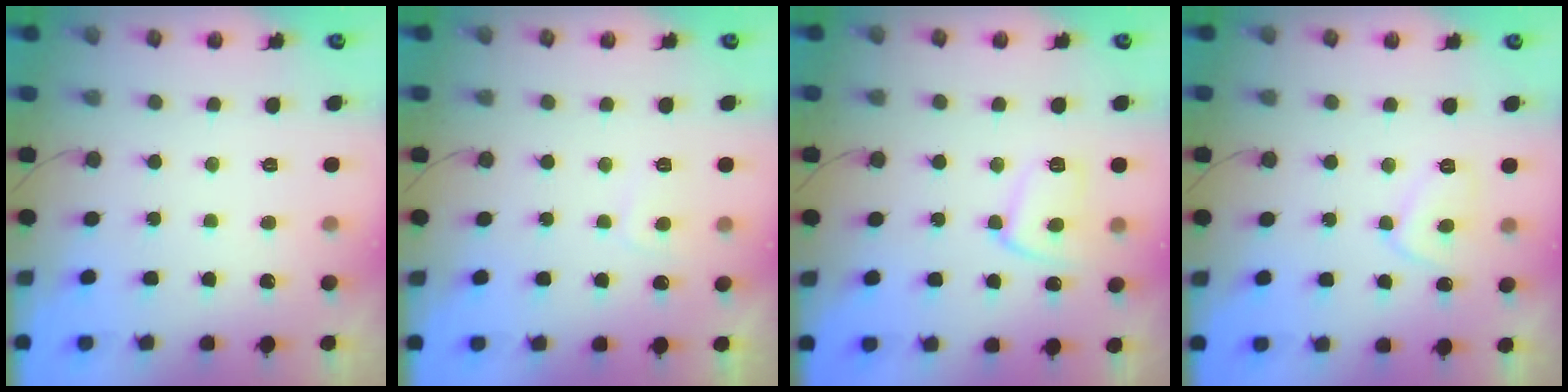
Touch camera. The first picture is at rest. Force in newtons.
{"total": 2.9, "press": 2.8, "slide": 0.6}
{"total": 10.0, "press": 10.0, "slide": 0.8}
{"total": 6.8, "press": 6.7, "slide": 0.9}